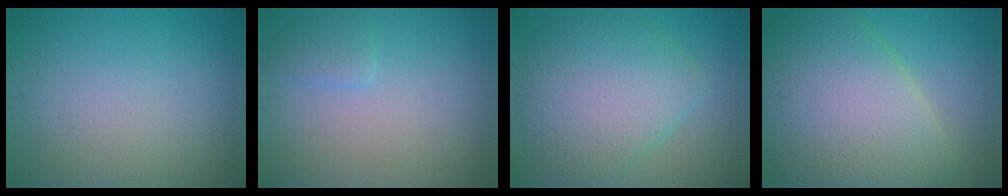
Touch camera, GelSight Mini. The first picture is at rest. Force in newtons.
{"total": 1.4, "press": 1.4, "slide": 0.1}
{"total": 7.5, "press": 7.5, "slide": 0.3}
{"total": 11.3, "press": 11.3, "slide": 0.6}